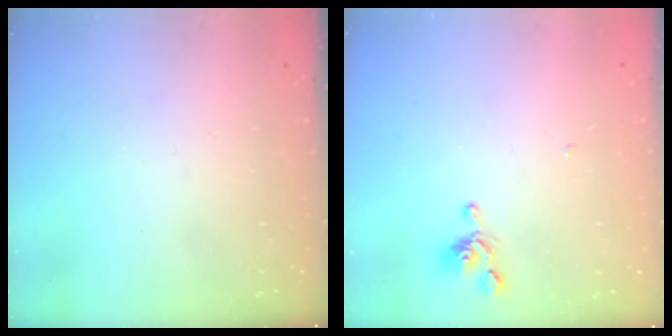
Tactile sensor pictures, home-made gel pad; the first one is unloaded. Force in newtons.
{"total": 0.8, "press": 0.7, "slide": 0.5}